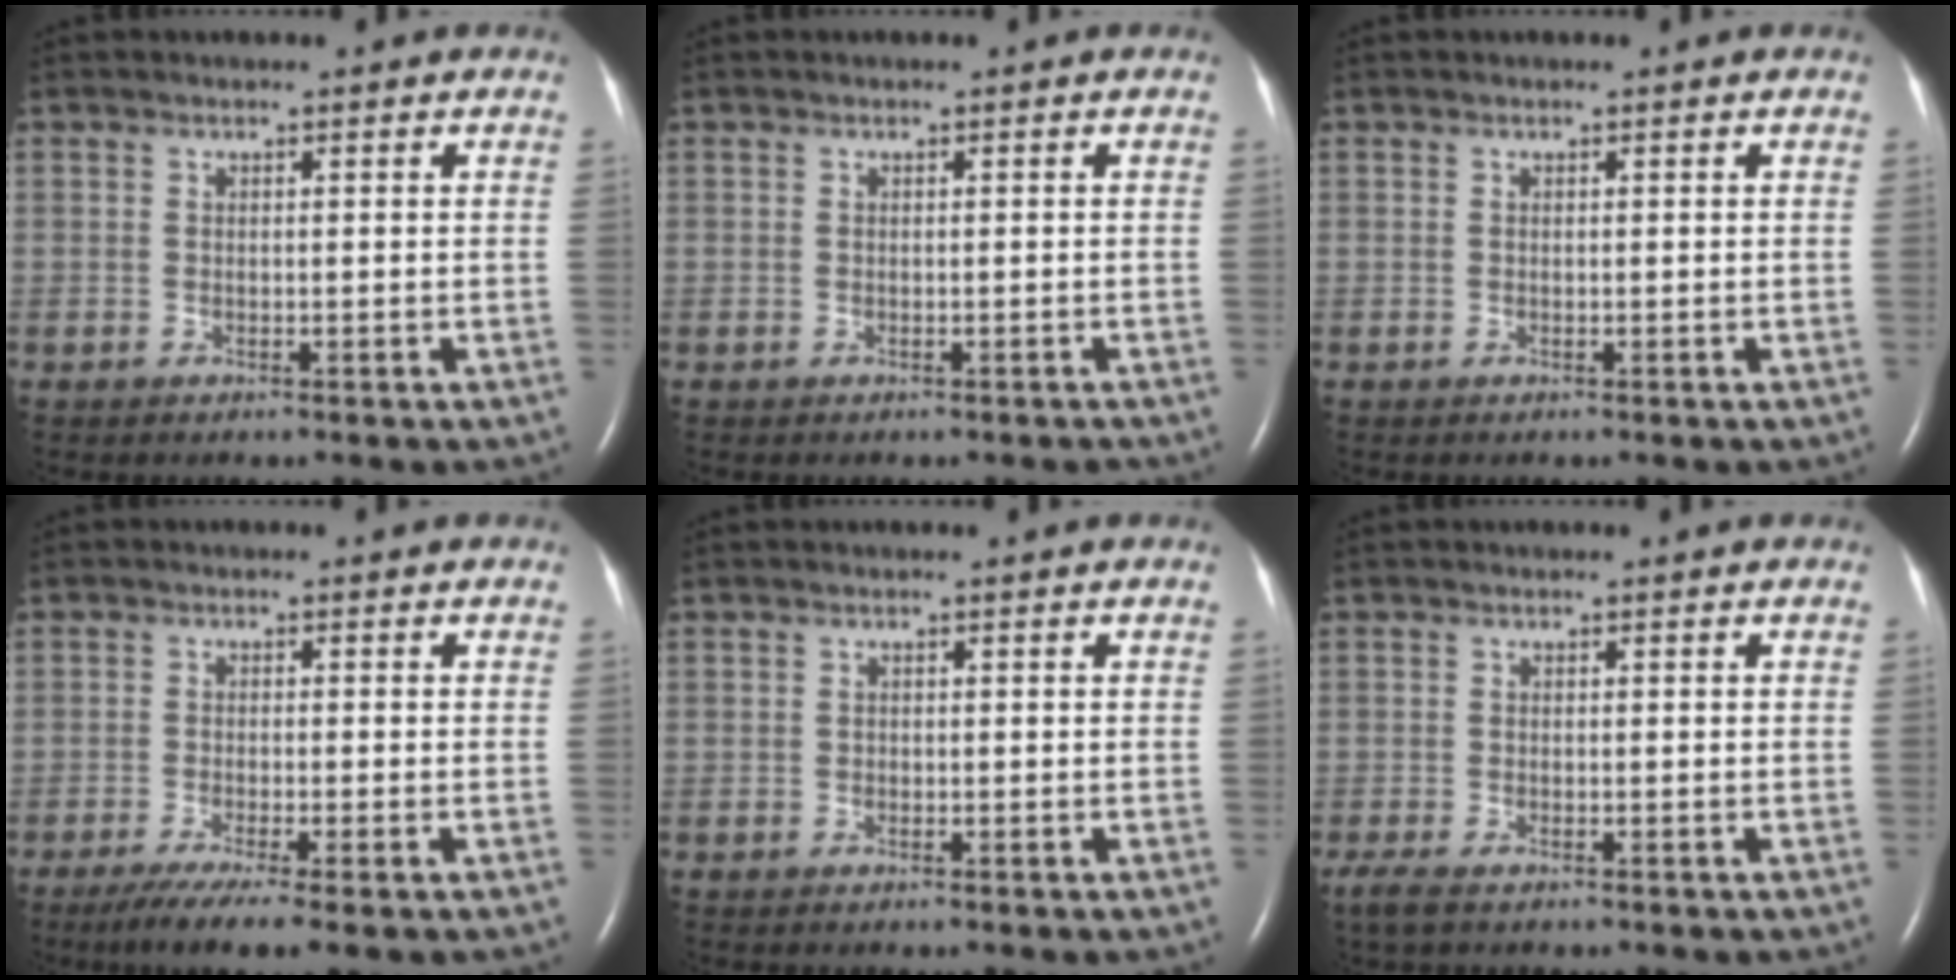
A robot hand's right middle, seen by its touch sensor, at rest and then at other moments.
{"total": 1.4, "force": [-1.3, 0.5, 0.3], "torque": [-0.007, -0.003, -0.013]}
{"total": 0.0}
{"total": 6.7, "force": [-4.4, 0.3, 5.1], "torque": [-0.086, -0.019, -0.073]}
{"total": 0.0}
{"total": 3.1, "force": [-2.2, 0.9, 2.0], "torque": [-0.048, -0.013, -0.036]}